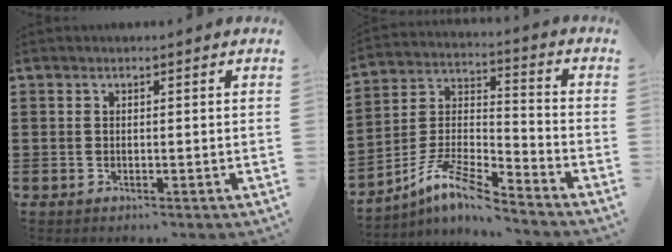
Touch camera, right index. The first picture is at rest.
{"total": 8.8, "force": [-7.3, 0.9, 4.8], "torque": [-0.113, -0.004, -0.146]}